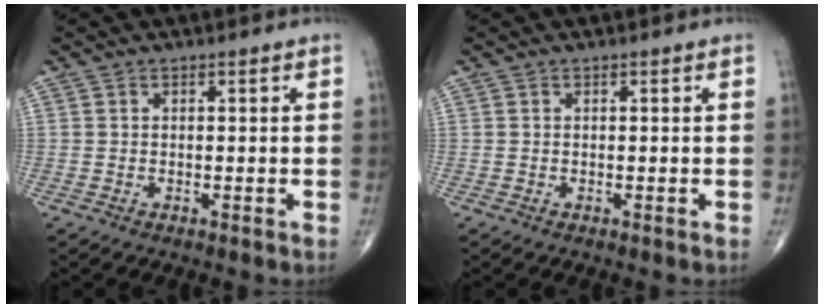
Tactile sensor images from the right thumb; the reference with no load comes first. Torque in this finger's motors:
{"motor_torque": [-0.08, 0.08, -0.02, 0.00, 0.03]}